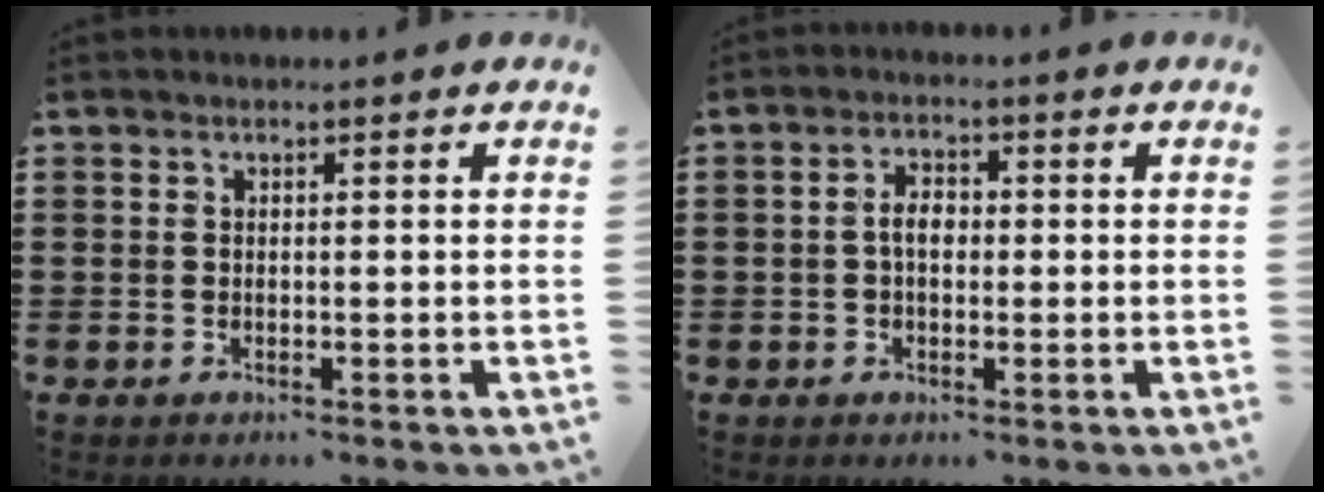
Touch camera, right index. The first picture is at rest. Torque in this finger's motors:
{"motor_torque": [0.07, -0.05, 0.08, 0.06]}